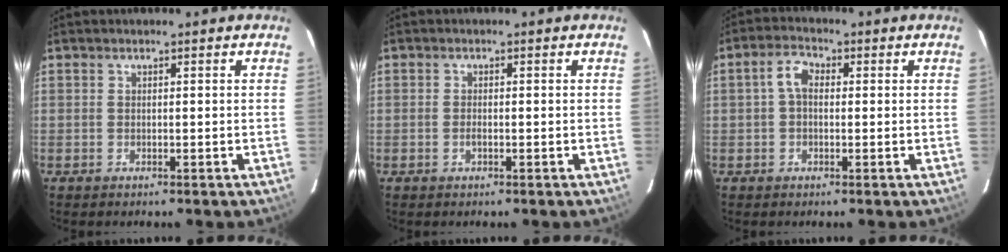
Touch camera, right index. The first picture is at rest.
{"total": 1.1, "force": [-0.4, 0.6, 0.9], "torque": [-0.018, 0.001, -0.008]}
{"total": 3.6, "force": [0.2, 2.4, 2.8], "torque": [-0.055, 0.015, 0.004]}